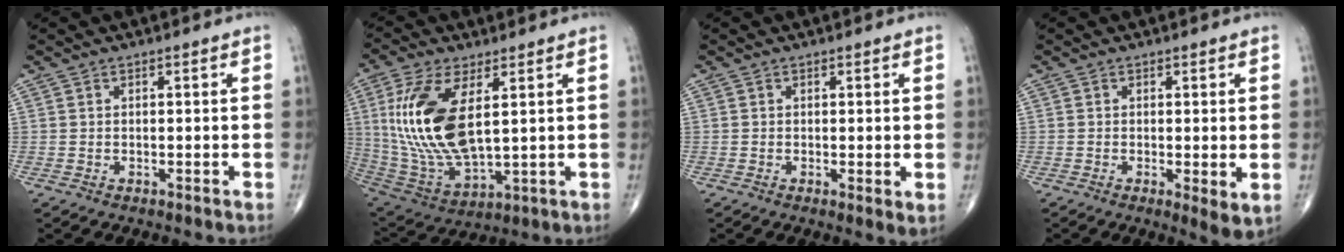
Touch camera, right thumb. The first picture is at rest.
{"total": 18.9, "force": [3.9, 8.5, 16.4], "torque": [-0.346, -0.023, 0.088]}
{"total": 2.0, "force": [0.0, 0.5, 1.9], "torque": [-0.033, -0.009, -0.006]}
{"total": 3.9, "force": [-0.5, 1.0, 3.7], "torque": [-0.060, -0.015, -0.013]}